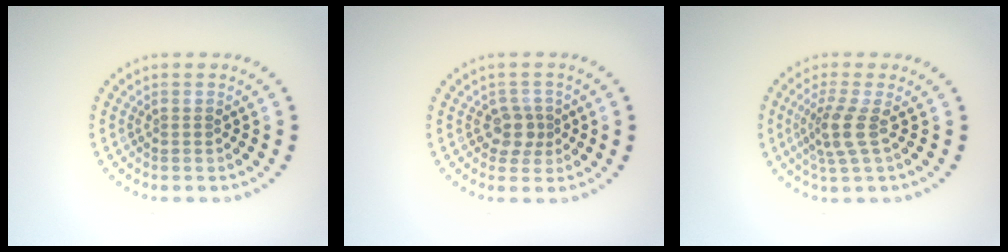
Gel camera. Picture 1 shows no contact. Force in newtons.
{"total": 2.1, "press": 1.7, "slide": 1.2}
{"total": 2.9, "press": 2.2, "slide": 1.8}